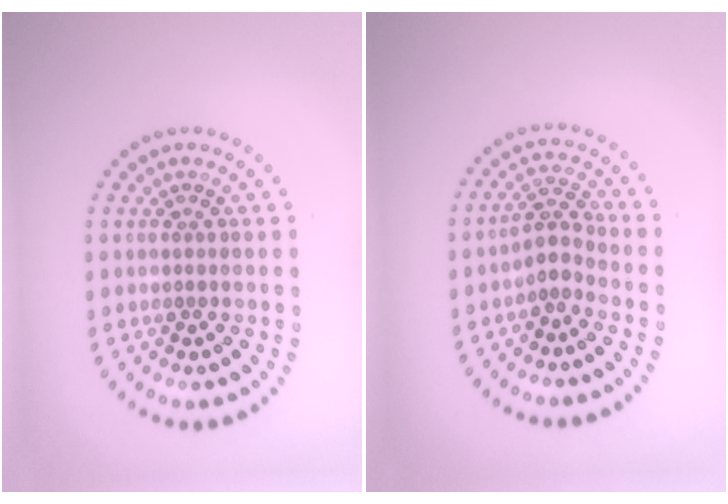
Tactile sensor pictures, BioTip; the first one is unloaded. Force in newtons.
{"total": 2.1, "press": 1.6, "slide": 1.3}